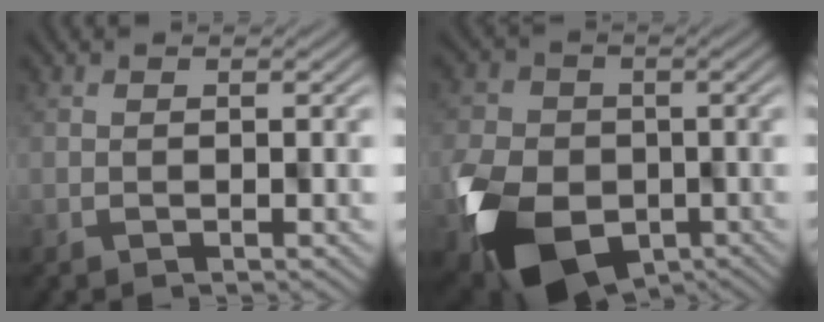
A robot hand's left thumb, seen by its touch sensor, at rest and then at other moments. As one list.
[{"total": 11.7, "force": [-4.2, 8.6, 6.7], "torque": [-0.161, -0.043, -0.072]}]